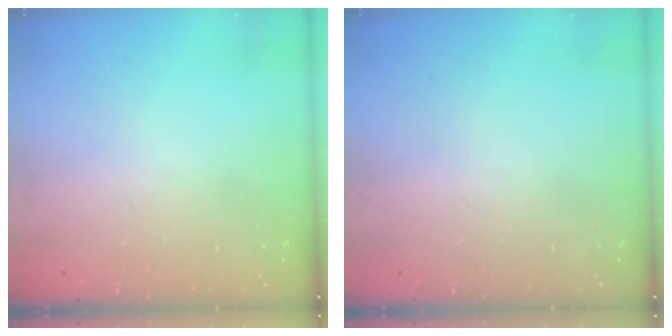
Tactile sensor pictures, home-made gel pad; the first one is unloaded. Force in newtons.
{"total": 0.0}